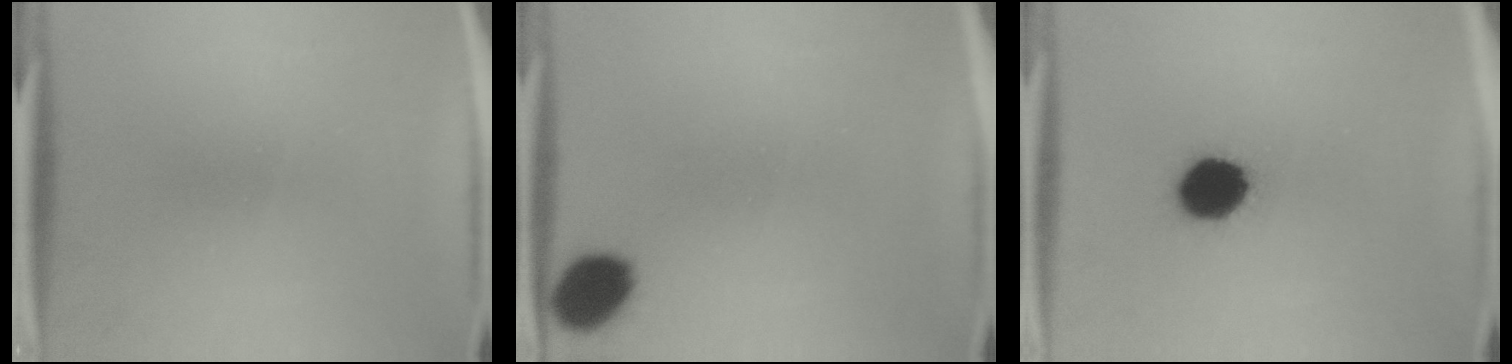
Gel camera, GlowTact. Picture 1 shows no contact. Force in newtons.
{"total": 10.4}
{"total": 11.0}